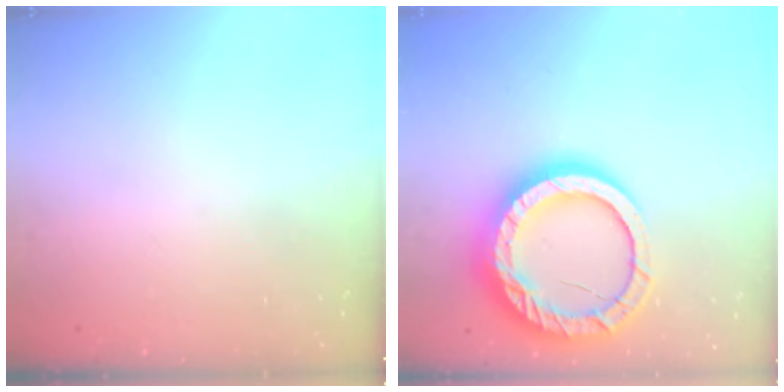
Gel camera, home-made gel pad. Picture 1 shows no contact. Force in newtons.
{"total": 22.6, "press": 22.5, "slide": 2.2}